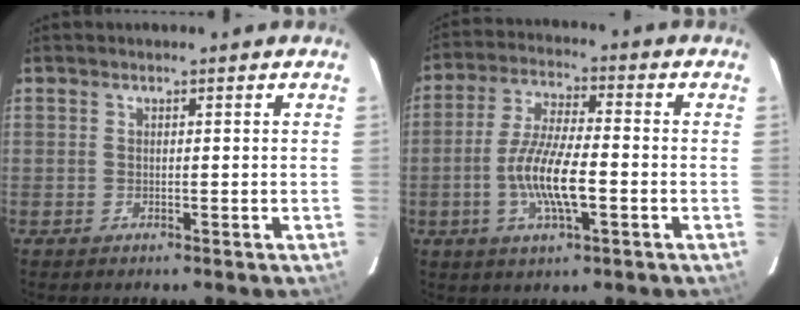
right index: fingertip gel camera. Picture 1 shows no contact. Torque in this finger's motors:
{"motor_torque": [1.19, -0.43, 0.74, 0.21]}